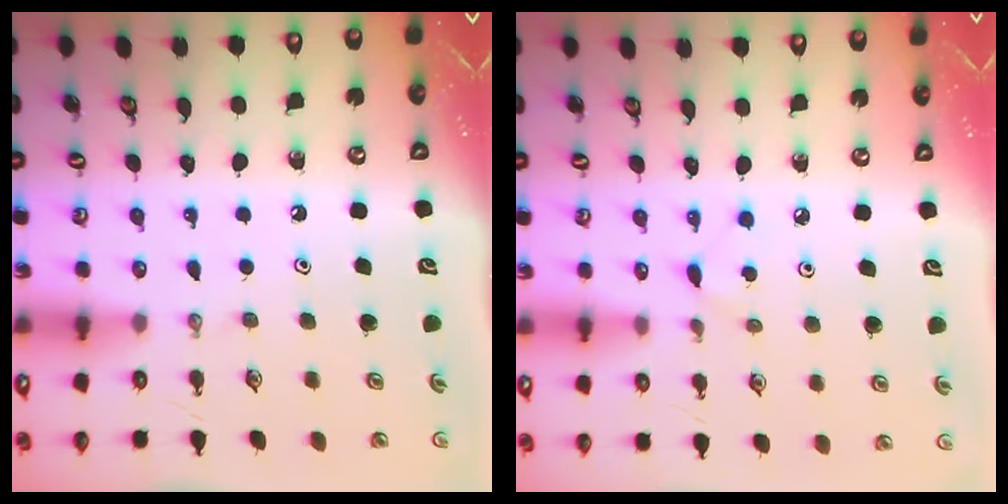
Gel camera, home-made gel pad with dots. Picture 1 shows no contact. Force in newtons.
{"total": 2.7, "press": 2.7, "slide": 0.4}